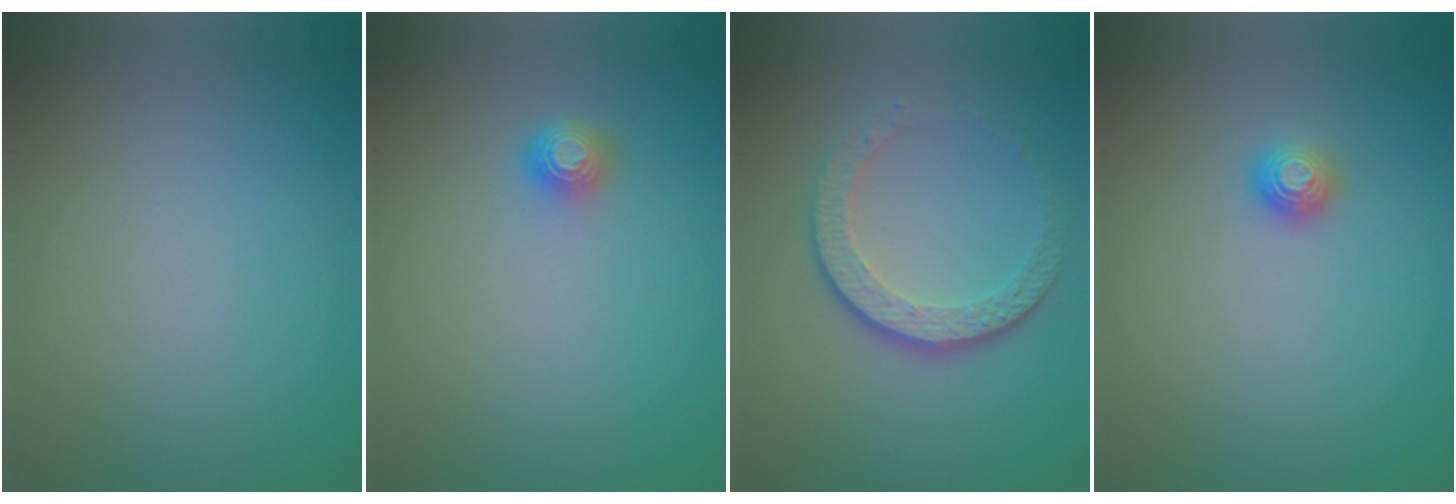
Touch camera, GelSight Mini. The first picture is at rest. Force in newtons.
{"total": 1.6, "press": 1.3, "slide": 0.9}
{"total": 4.3, "press": 3.0, "slide": 3.1}
{"total": 1.1, "press": 1.0, "slide": 0.3}